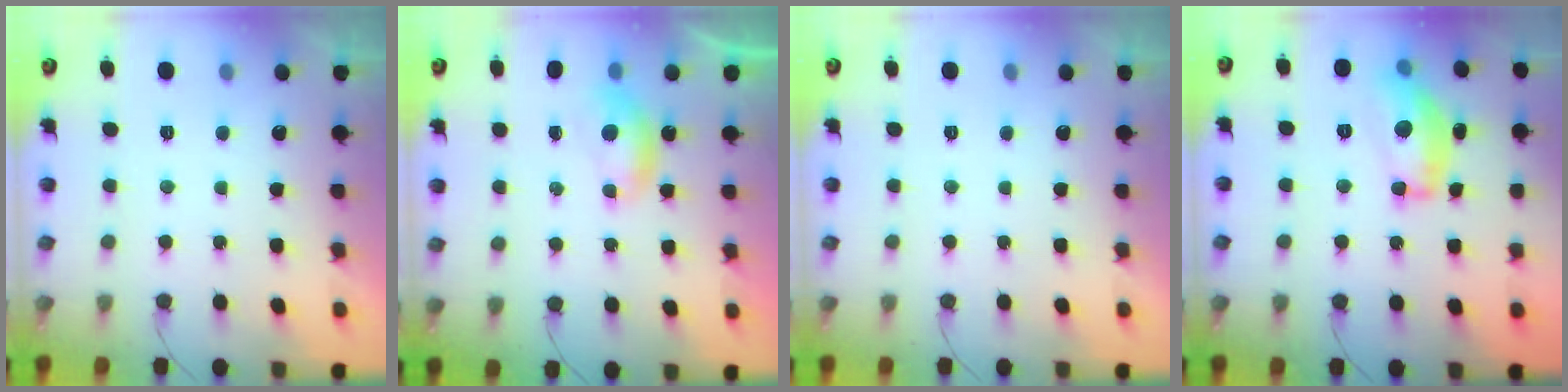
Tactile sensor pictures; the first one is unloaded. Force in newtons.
{"total": 4.4, "press": 4.4, "slide": 0.4}
{"total": 0.0}
{"total": 14.7, "press": 14.7, "slide": 0.7}